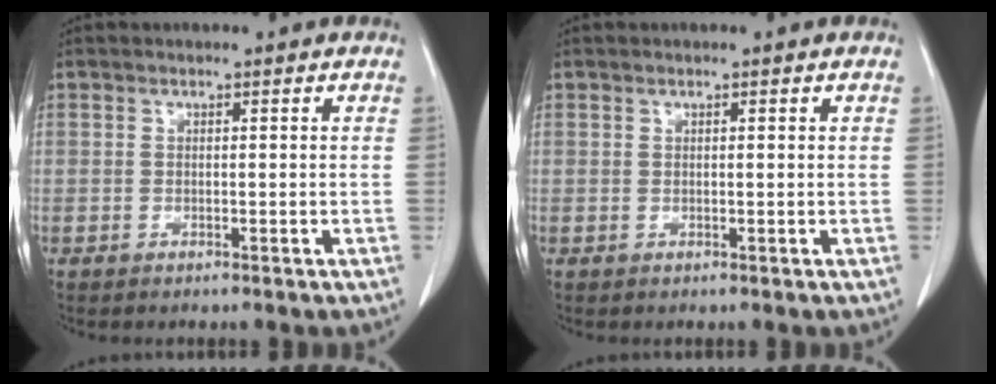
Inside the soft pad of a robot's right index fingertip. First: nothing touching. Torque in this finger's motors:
{"motor_torque": [-0.23, 0.12, 0.03, -0.01]}